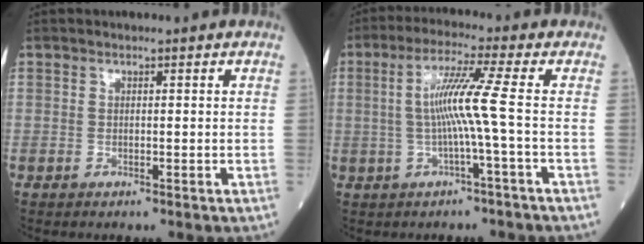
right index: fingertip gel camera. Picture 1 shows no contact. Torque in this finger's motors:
{"motor_torque": [0.97, -0.12, 0.53, 0.19]}